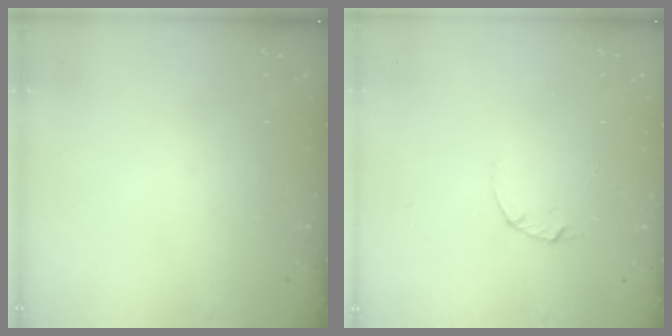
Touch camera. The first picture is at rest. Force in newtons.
{"total": 2.1, "press": 2.1, "slide": 0.1}